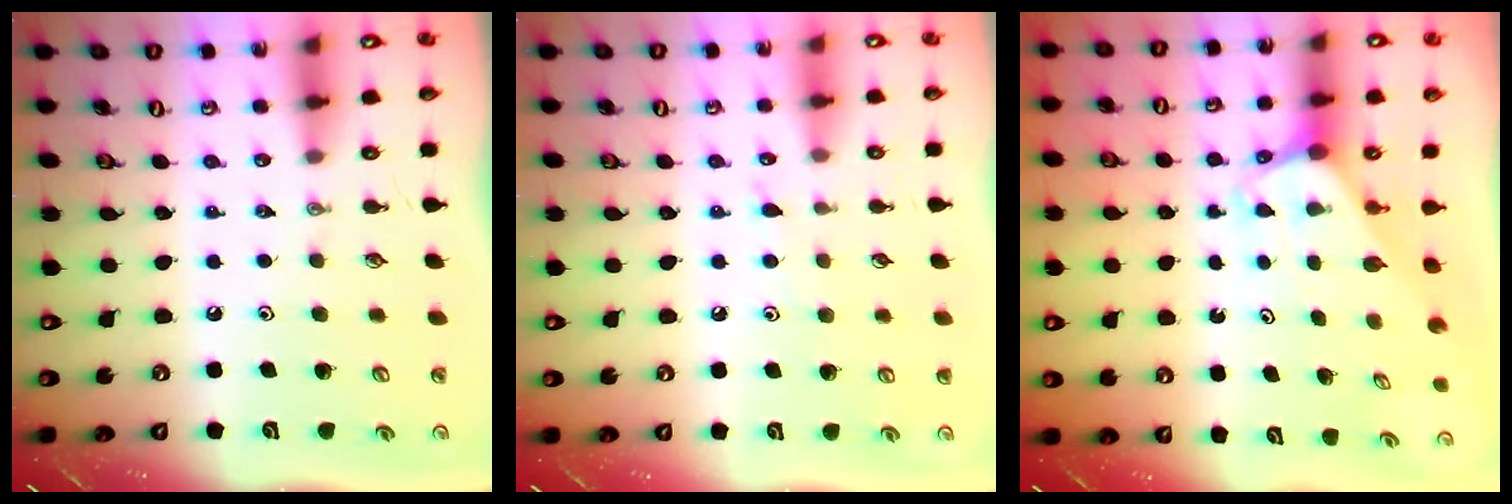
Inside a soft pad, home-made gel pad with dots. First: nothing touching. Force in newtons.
{"total": 4.7, "press": 4.6, "slide": 0.6}
{"total": 2.2, "press": 2.2, "slide": 0.1}